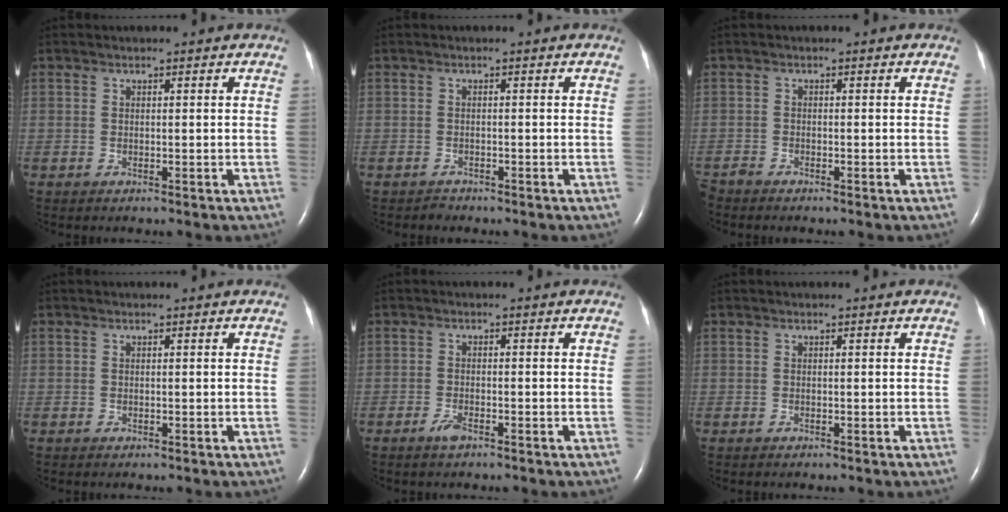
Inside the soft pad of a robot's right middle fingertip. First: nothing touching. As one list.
[{"total": 0.8, "force": [-0.7, 0.3, -0.3], "torque": [0.000, -0.002, -0.012]}, {"total": 1.4, "force": [-1.4, 0.1, 0.2], "torque": [-0.006, -0.005, -0.026]}, {"total": 0.0}, {"total": 1.6, "force": [-1.2, 0.4, 1.1], "torque": [-0.029, -0.002, -0.021]}, {"total": 0.0}]